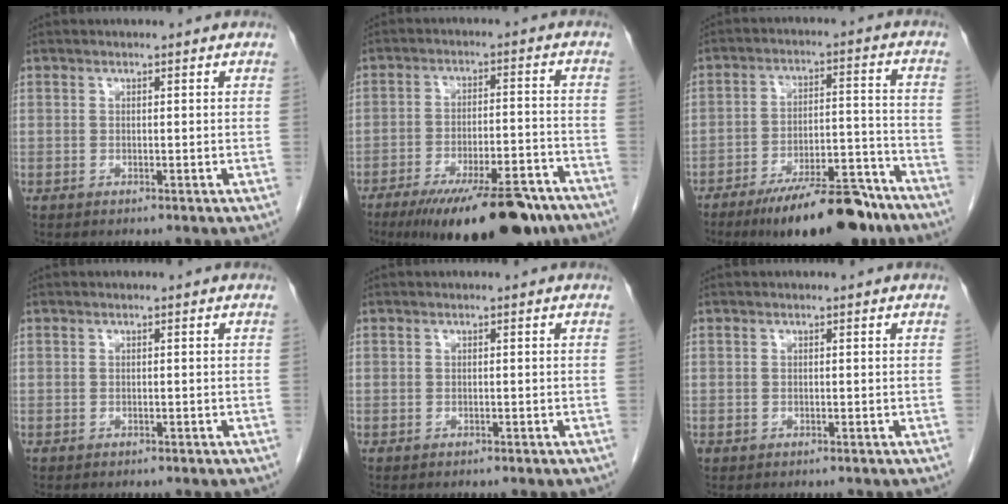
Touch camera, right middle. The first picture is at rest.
{"total": 19.1, "force": [-14.4, 4.2, 11.8], "torque": [-0.138, -0.006, -0.214]}
{"total": 16.0, "force": [-12.4, 3.8, 9.4], "torque": [-0.114, 0.017, -0.193]}
{"total": 0.7, "force": [-0.6, 0.4, 0.2], "torque": [-0.016, 0.000, -0.005]}
{"total": 0.0}
{"total": 0.6, "force": [-0.3, 0.5, 0.1], "torque": [-0.007, 0.002, -0.005]}